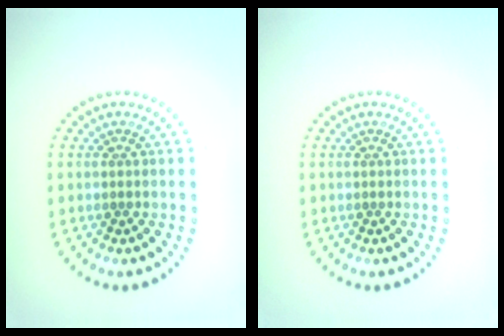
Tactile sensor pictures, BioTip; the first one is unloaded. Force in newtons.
{"total": 0.0}